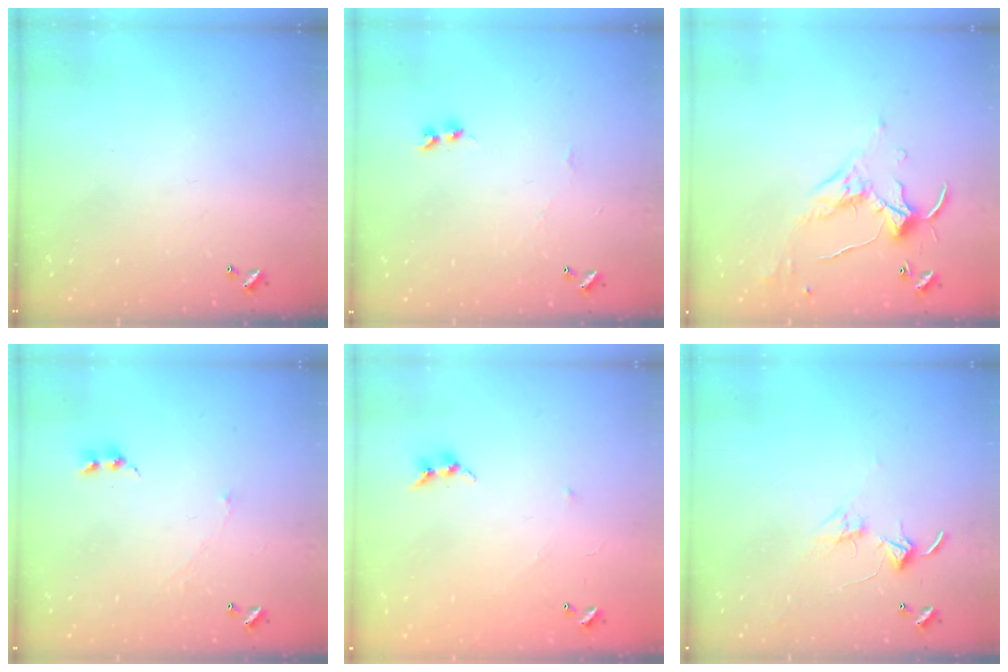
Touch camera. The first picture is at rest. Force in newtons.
{"total": 2.1, "press": 2.1, "slide": 0.5}
{"total": 1.2, "press": 0.8, "slide": 0.8}
{"total": 2.0, "press": 1.9, "slide": 0.7}
{"total": 5.3, "press": 5.3, "slide": 0.8}
{"total": 2.8, "press": 2.8, "slide": 0.2}